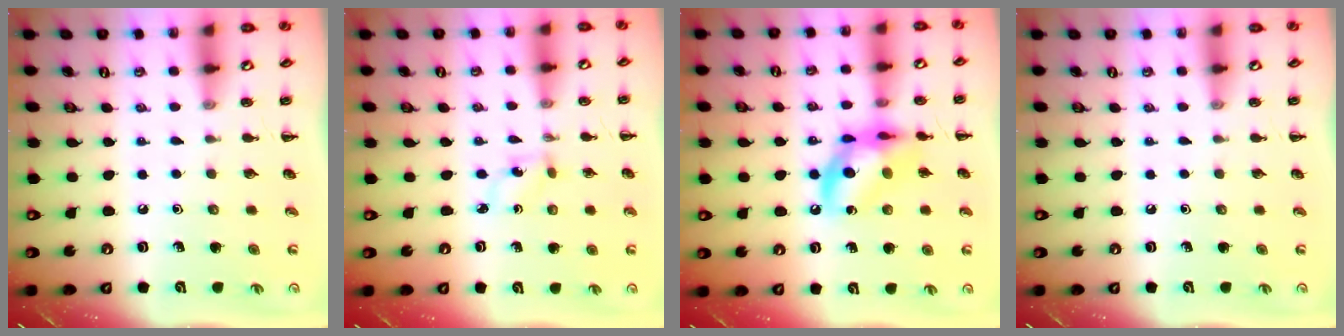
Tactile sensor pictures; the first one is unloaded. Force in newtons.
{"total": 2.5, "press": 2.3, "slide": 1.0}
{"total": 13.4, "press": 13.2, "slide": 2.4}
{"total": 0.0}